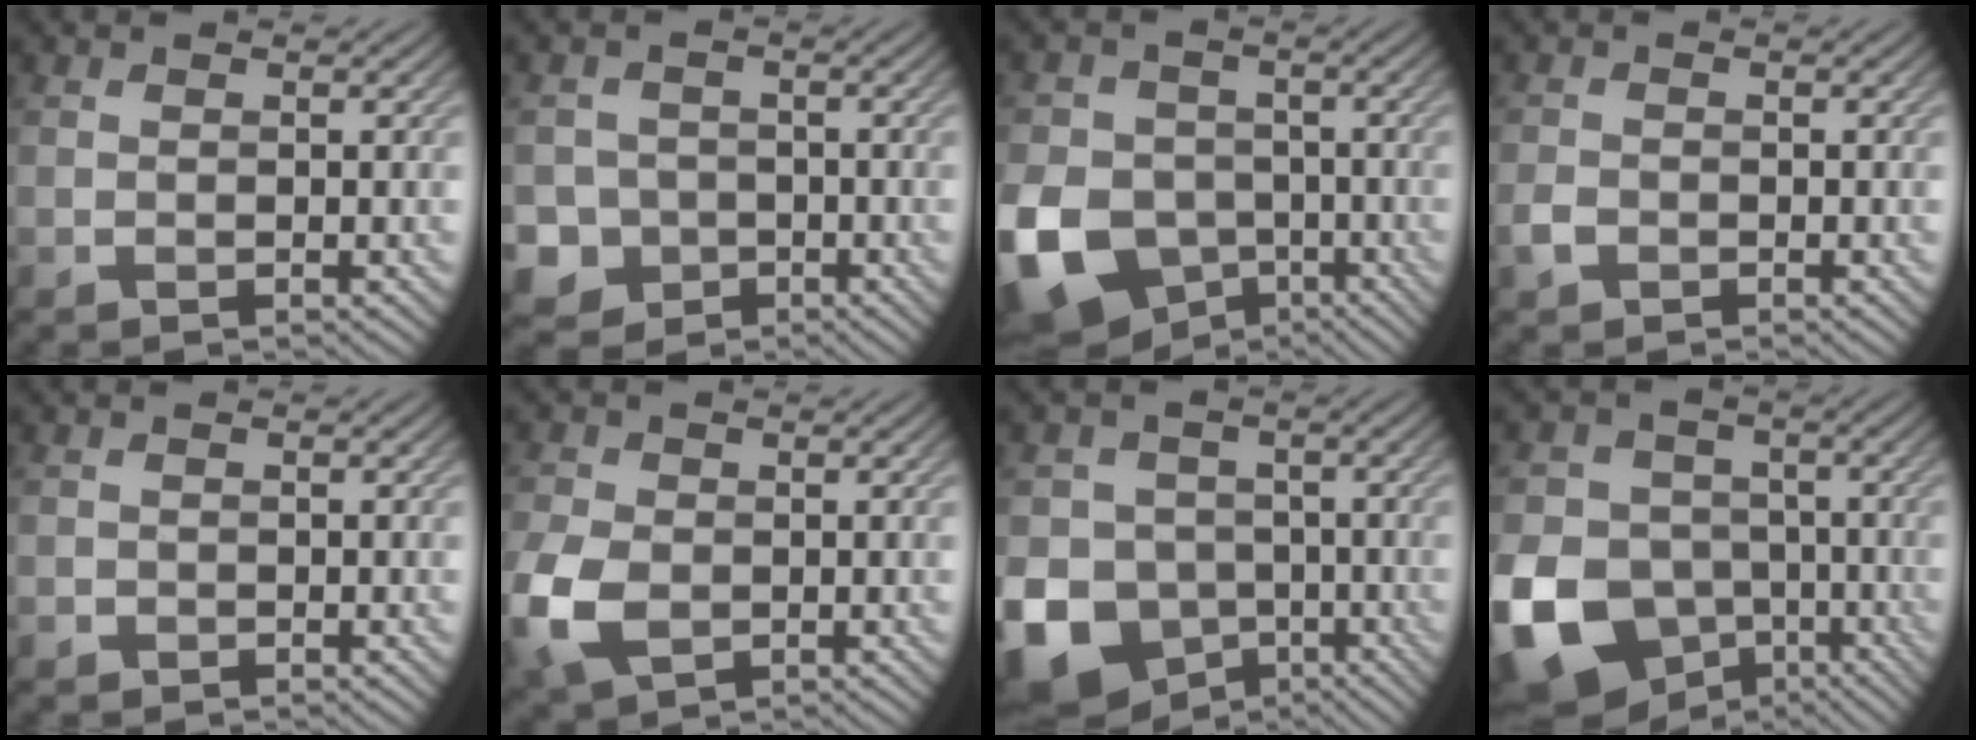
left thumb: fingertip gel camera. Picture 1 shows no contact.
{"total": 5.1, "force": [-2.1, 4.6, 0.9], "torque": [-0.020, -0.008, -0.058]}
{"total": 14.6, "force": [-6.0, 11.4, 6.9], "torque": [-0.200, -0.046, -0.120]}
{"total": 1.7, "force": [-0.9, 1.1, 0.8], "torque": [-0.020, -0.002, -0.023]}
{"total": 0.8, "force": [-0.4, 0.7, 0.1], "torque": [-0.001, -0.006, -0.010]}
{"total": 7.7, "force": [-1.9, 5.3, 5.2], "torque": [-0.150, -0.018, -0.044]}
{"total": 14.5, "force": [-6.2, 12.0, 5.4], "torque": [-0.152, -0.057, -0.124]}
{"total": 16.3, "force": [-6.8, 12.9, 7.3], "torque": [-0.211, -0.048, -0.133]}